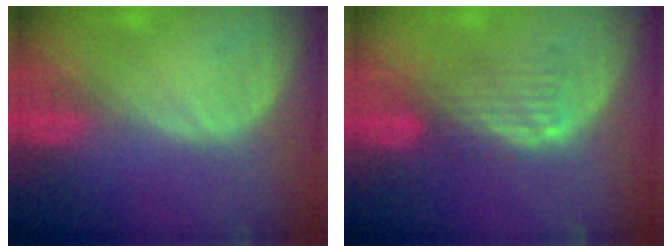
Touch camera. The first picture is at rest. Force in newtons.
{"total": 4.8, "press": 4.2, "slide": 2.5}